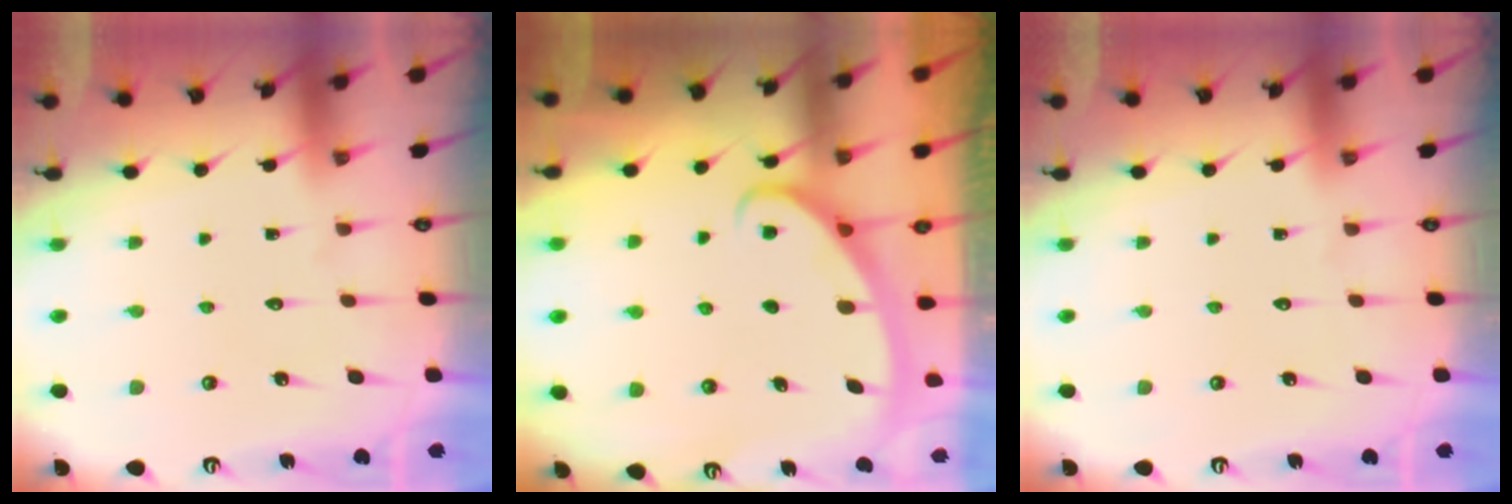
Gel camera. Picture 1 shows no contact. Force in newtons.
{"total": 2.8, "press": 2.8, "slide": 0.4}
{"total": 0.0}